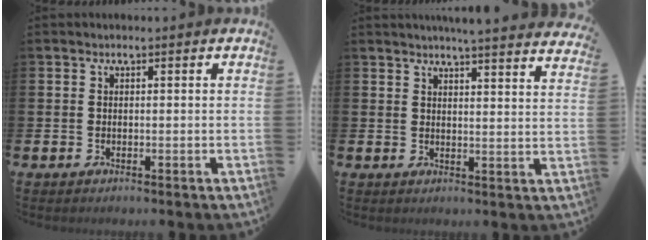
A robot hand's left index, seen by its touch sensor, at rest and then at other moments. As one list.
[{"total": 4.8, "force": [4.6, -0.9, 0.6], "torque": [-0.011, -0.032, 0.079]}]